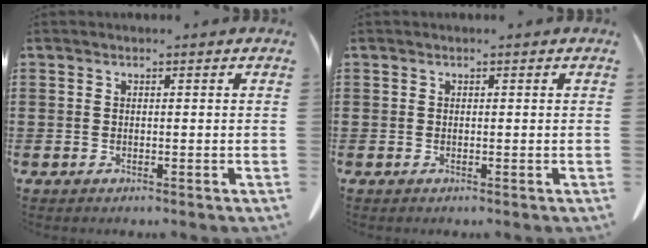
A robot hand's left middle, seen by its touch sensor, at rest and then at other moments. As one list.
[{"total": 0.0}]